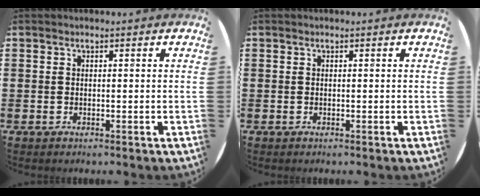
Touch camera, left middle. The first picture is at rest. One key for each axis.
{"total": 0.0}